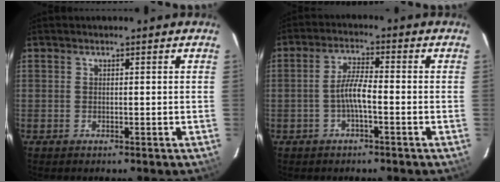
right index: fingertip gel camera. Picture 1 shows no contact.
{"total": 4.4, "force": [-1.6, 0.7, 4.0], "torque": [-0.083, 0.010, -0.031]}